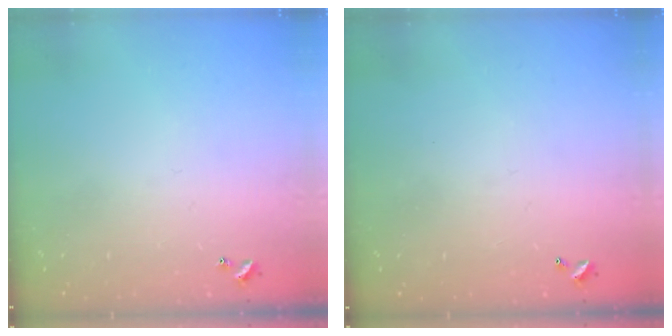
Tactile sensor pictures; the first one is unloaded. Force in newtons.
{"total": 2.7, "press": 2.7, "slide": 0.1}